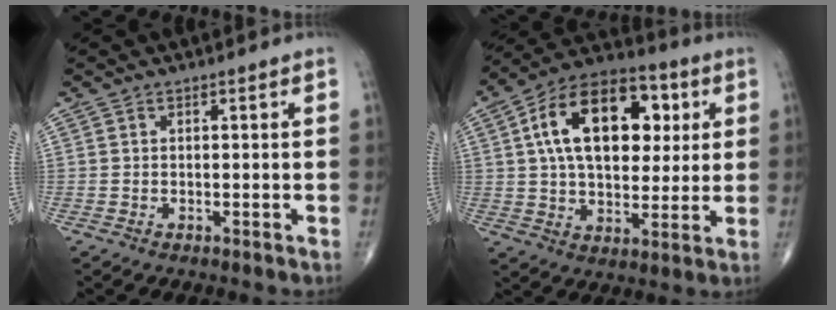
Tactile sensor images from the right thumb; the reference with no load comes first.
{"total": 21.5, "force": [5.4, 13.0, 16.3], "torque": [-0.235, 0.010, 0.083]}